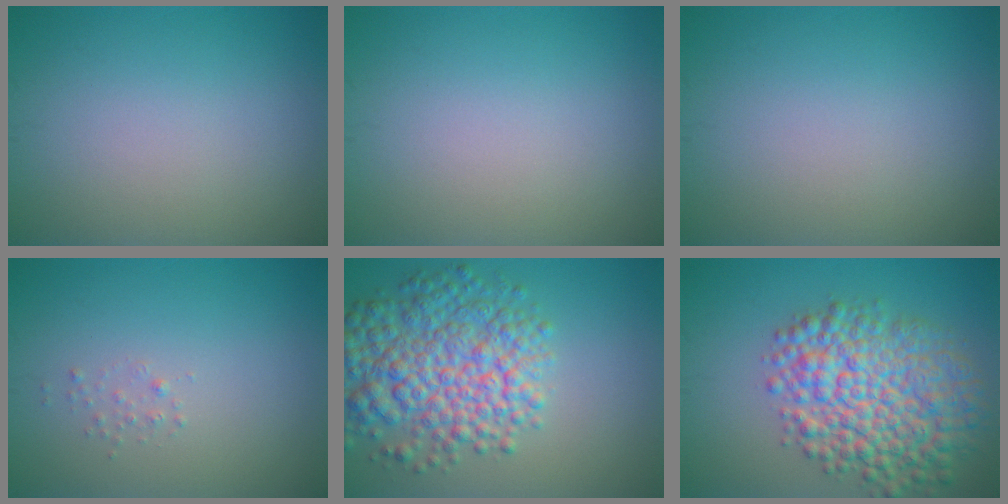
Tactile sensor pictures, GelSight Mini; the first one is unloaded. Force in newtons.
{"total": 0.0}
{"total": 0.0}
{"total": 0.6, "press": 0.6, "slide": 0.0}
{"total": 8.2, "press": 8.2, "slide": 0.3}
{"total": 9.4, "press": 9.4, "slide": 0.3}